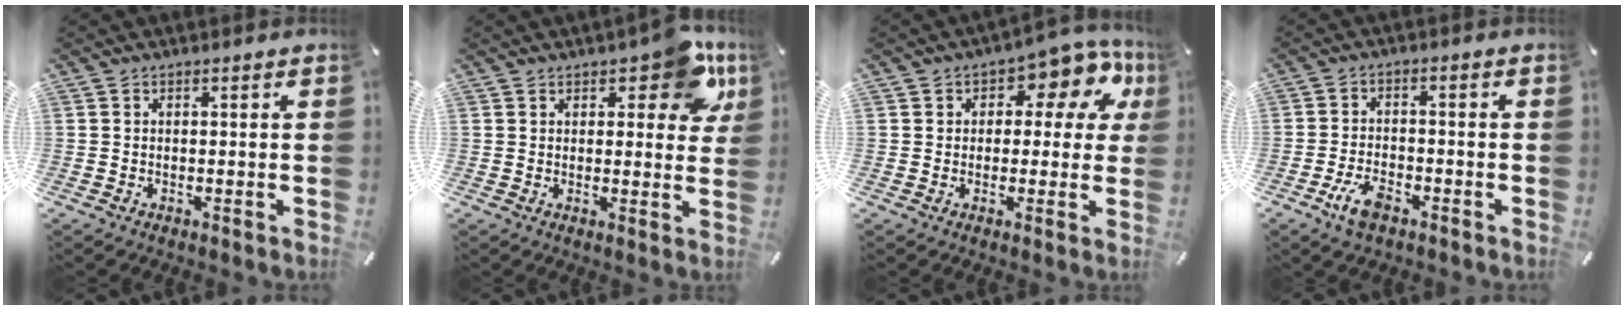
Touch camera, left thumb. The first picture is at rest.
{"total": 10.5, "force": [6.1, 5.2, 6.9], "torque": [-0.066, -0.036, 0.102]}
{"total": 10.4, "force": [4.7, 5.8, 7.2], "torque": [-0.092, -0.029, 0.080]}
{"total": 6.0, "force": [-3.3, 3.0, 4.0], "torque": [-0.087, 0.013, -0.062]}